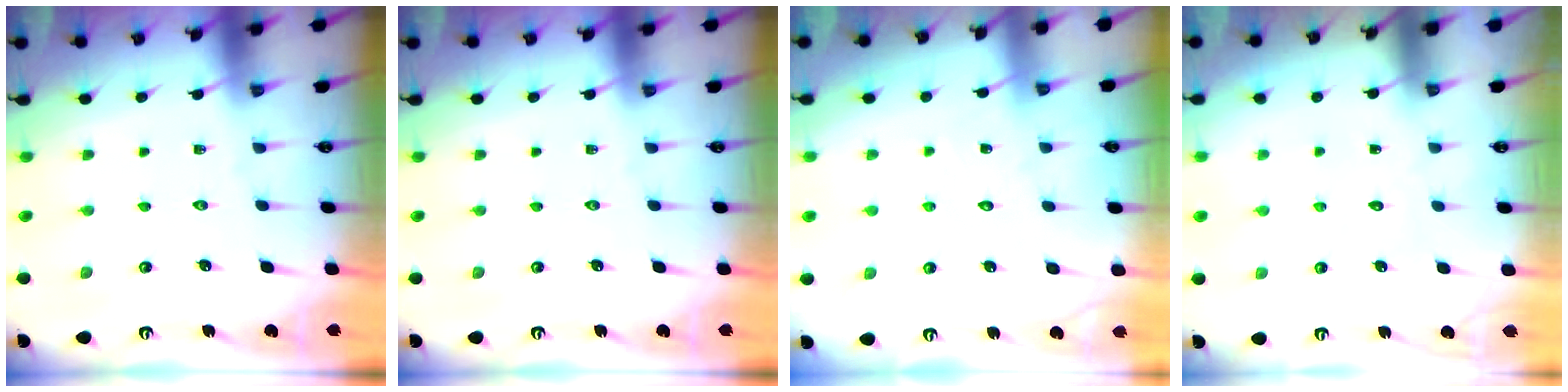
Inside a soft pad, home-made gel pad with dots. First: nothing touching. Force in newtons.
{"total": 0.0}
{"total": 4.1, "press": 4.1, "slide": 0.4}
{"total": 1.5, "press": 1.5, "slide": 0.2}